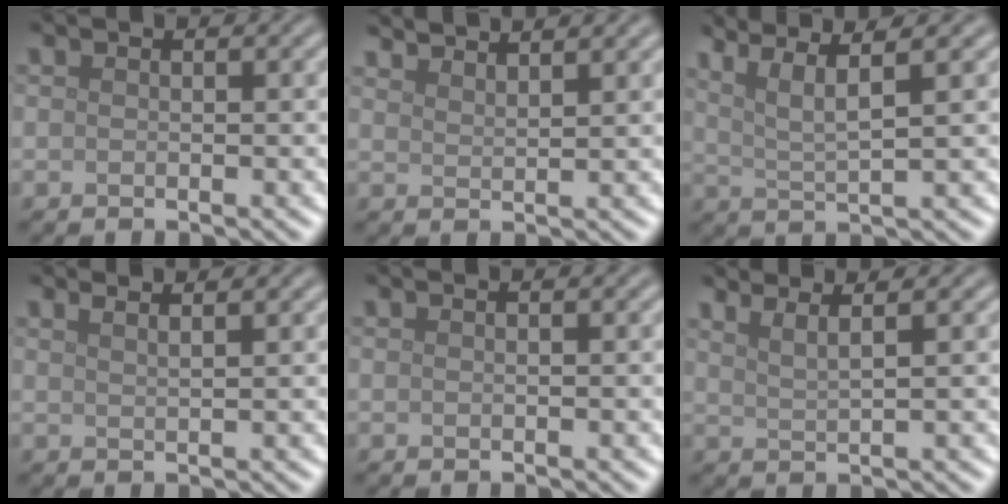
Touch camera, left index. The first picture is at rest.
{"total": 4.2, "force": [3.9, 0.8, 1.4], "torque": [-0.001, 0.011, 0.042]}
{"total": 5.3, "force": [3.4, 1.0, 4.0], "torque": [-0.066, 0.016, 0.049]}
{"total": 3.5, "force": [2.7, 1.3, 1.8], "torque": [0.001, 0.021, 0.005]}
{"total": 0.8, "force": [0.4, 0.3, 0.6], "torque": [-0.008, 0.004, 0.001]}
{"total": 3.6, "force": [2.8, 1.1, 2.0], "torque": [-0.014, 0.017, 0.019]}